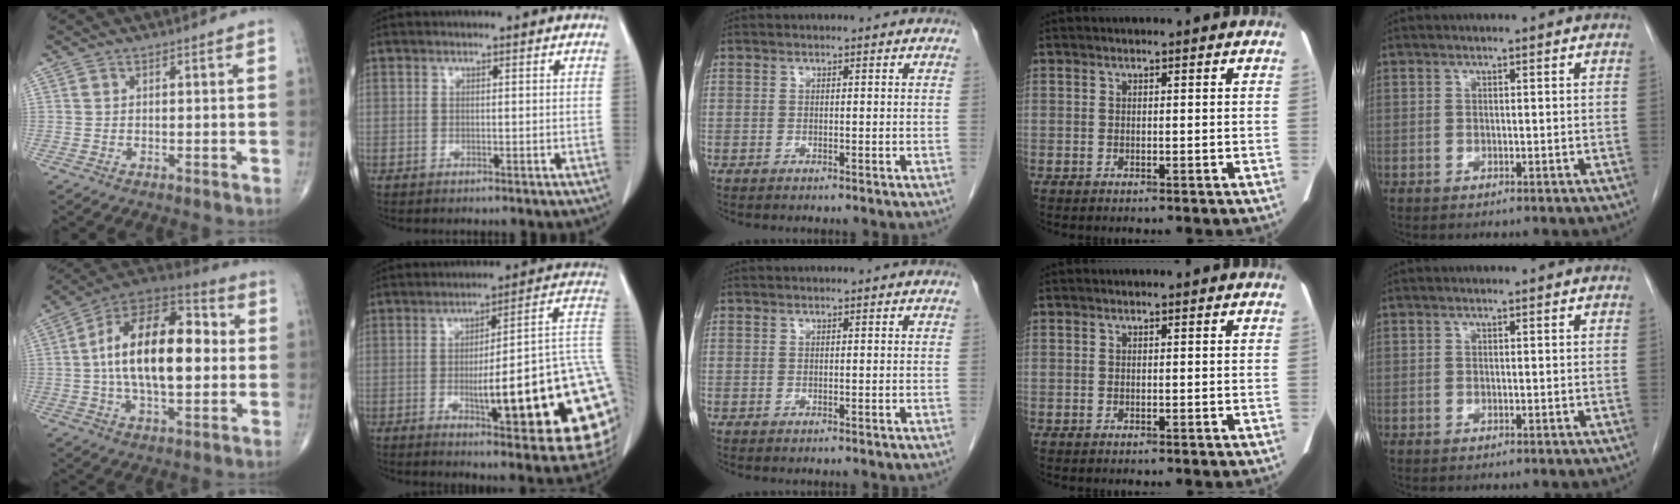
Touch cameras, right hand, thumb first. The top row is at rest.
{"thumb": {"total": 21.7, "force": [0.8, 10.9, 18.7], "torque": [-0.297, 0.031, 0.004]}, "index": {"total": 25.5, "force": [-3.6, 3.8, 25.0], "torque": [-0.232, 0.006, -0.046]}}